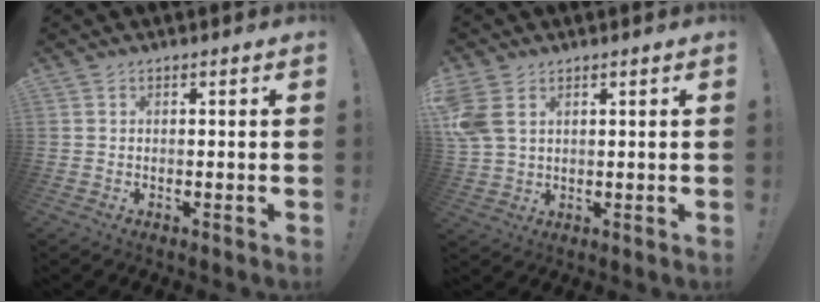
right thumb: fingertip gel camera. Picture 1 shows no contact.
{"total": 7.0, "force": [2.9, 4.7, 4.3], "torque": [-0.084, -0.006, 0.060]}